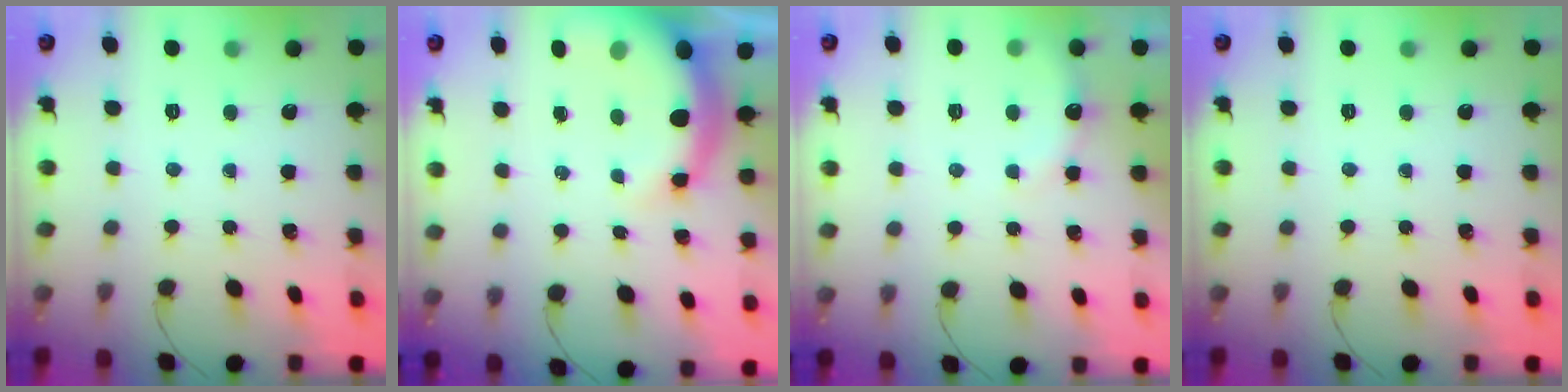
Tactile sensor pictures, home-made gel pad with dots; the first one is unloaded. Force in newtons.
{"total": 8.0, "press": 7.7, "slide": 1.9}
{"total": 4.9, "press": 4.8, "slide": 1.2}
{"total": 0.0}